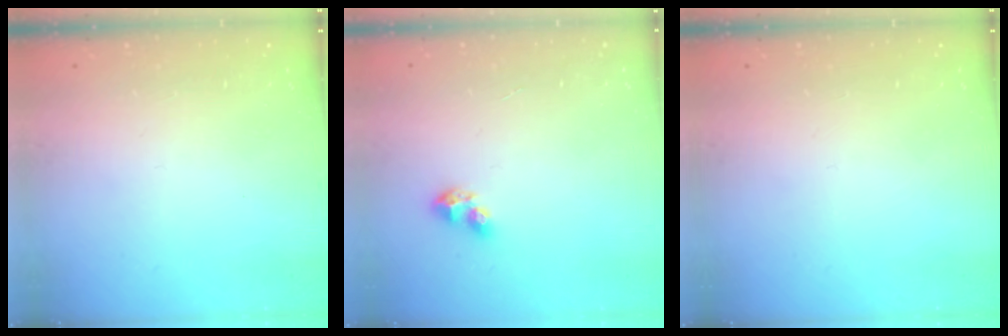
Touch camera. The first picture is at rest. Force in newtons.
{"total": 4.7, "press": 4.6, "slide": 0.9}
{"total": 0.0}